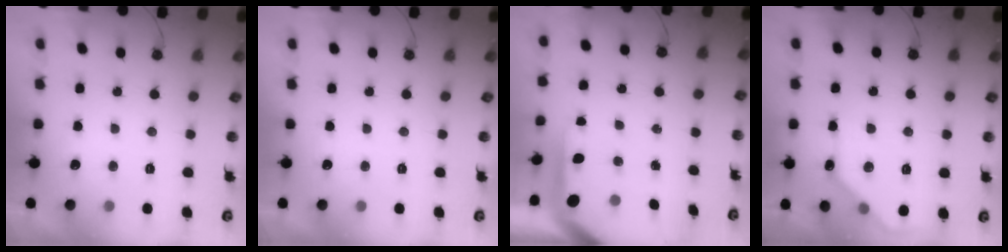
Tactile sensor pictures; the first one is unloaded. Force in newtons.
{"total": 0.0}
{"total": 5.4, "press": 5.4, "slide": 0.4}
{"total": 9.8, "press": 9.8, "slide": 0.2}